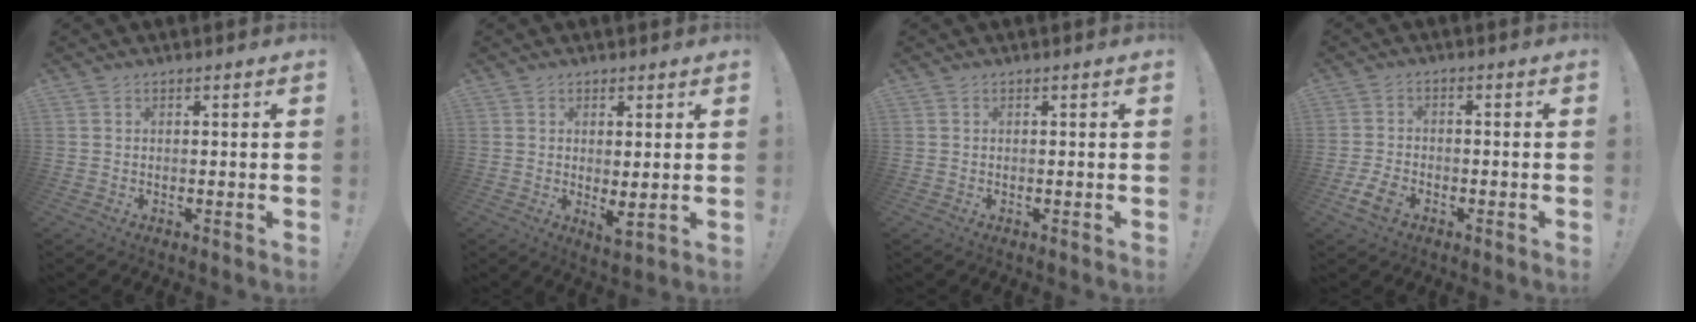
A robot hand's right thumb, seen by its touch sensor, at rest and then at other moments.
{"total": 3.7, "force": [0.6, 0.9, 3.5], "torque": [-0.041, -0.021, 0.013]}
{"total": 0.0}
{"total": 6.6, "force": [-3.5, 3.9, 4.0], "torque": [-0.094, 0.006, -0.062]}